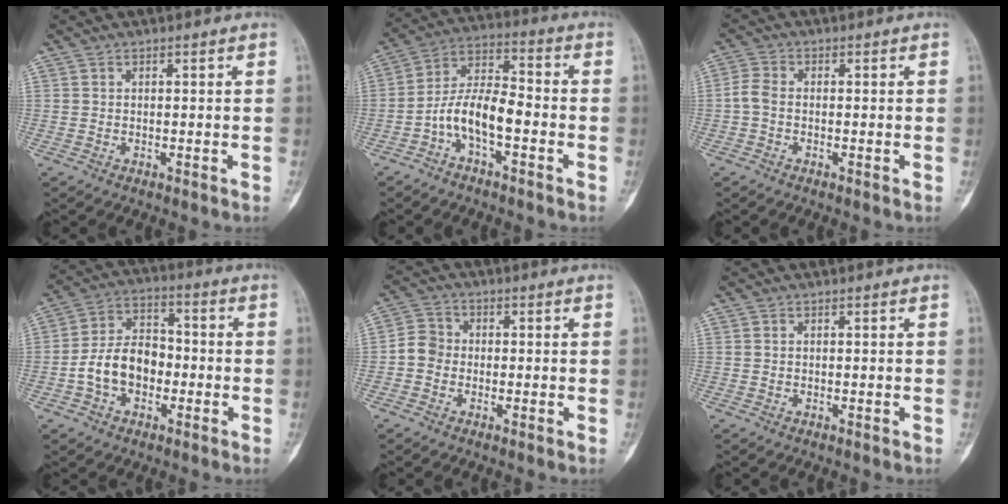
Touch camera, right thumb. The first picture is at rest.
{"total": 10.2, "force": [-3.6, 4.5, 8.4], "torque": [-0.155, 0.052, -0.073]}
{"total": 2.9, "force": [-0.7, 1.9, 2.2], "torque": [-0.050, 0.006, -0.023]}
{"total": 11.1, "force": [-2.6, 7.8, 7.4], "torque": [-0.119, 0.039, -0.056]}
{"total": 4.5, "force": [-0.9, 4.0, 1.8], "torque": [-0.019, 0.013, -0.029]}
{"total": 0.0}